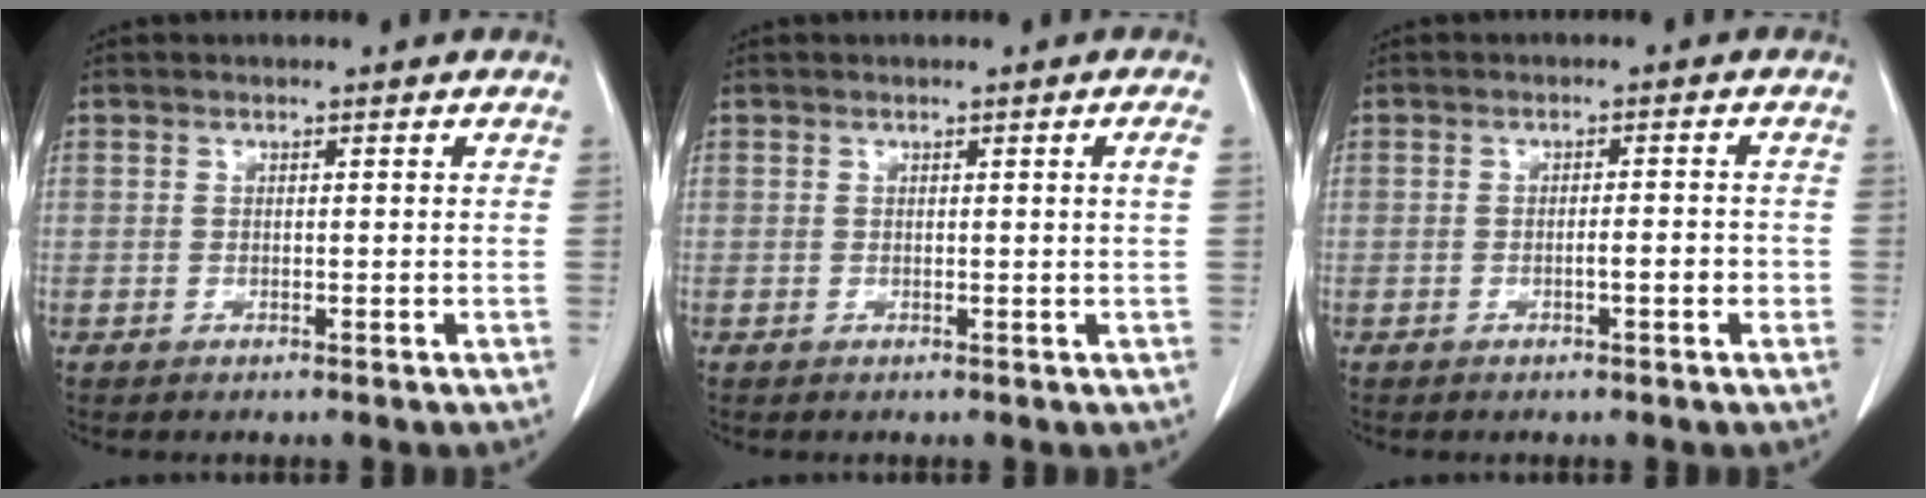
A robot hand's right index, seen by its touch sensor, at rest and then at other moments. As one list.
[{"total": 1.2, "force": [0.2, -0.5, 1.0], "torque": [-0.015, -0.001, 0.005]}, {"total": 2.2, "force": [-0.7, 0.5, 2.1], "torque": [-0.030, 0.004, -0.007]}]